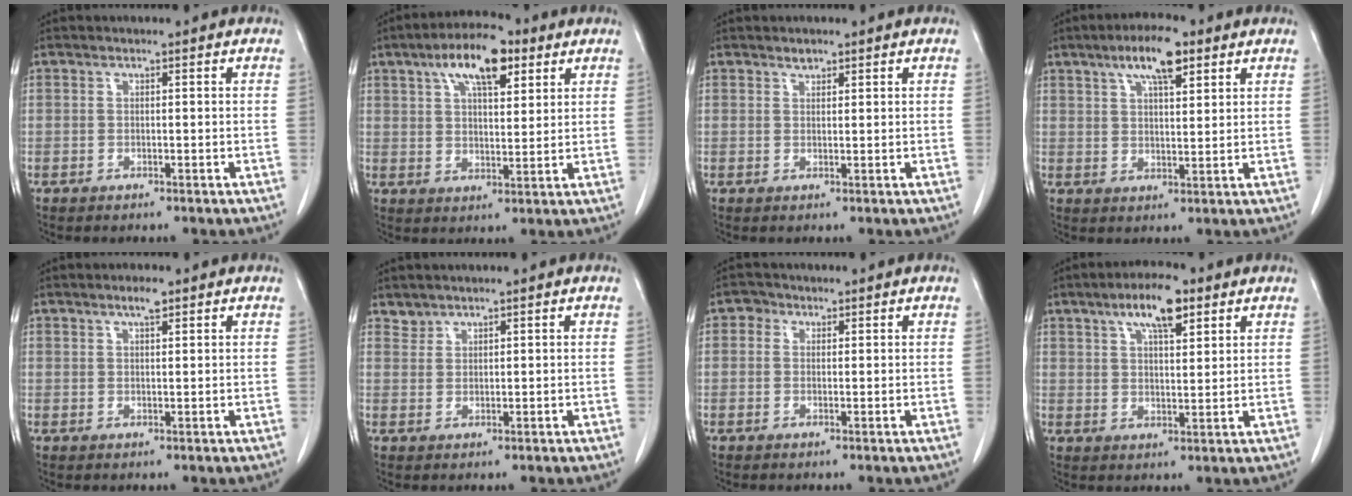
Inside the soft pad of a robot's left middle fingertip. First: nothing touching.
{"total": 10.4, "force": [5.7, 3.5, 8.0], "torque": [-0.139, 0.020, 0.095]}
{"total": 1.1, "force": [1.0, 0.5, 0.3], "torque": [-0.007, -0.004, 0.016]}
{"total": 7.9, "force": [4.7, 2.0, 6.0], "torque": [-0.108, 0.011, 0.078]}
{"total": 2.1, "force": [1.5, 0.4, 1.4], "torque": [-0.029, 0.001, 0.026]}
{"total": 1.5, "force": [1.4, 0.5, -0.3], "torque": [0.009, 0.004, 0.025]}
{"total": 1.6, "force": [0.8, 1.4, 0.4], "torque": [-0.003, 0.001, 0.007]}
{"total": 8.0, "force": [4.8, 2.2, 6.0], "torque": [-0.108, 0.010, 0.079]}